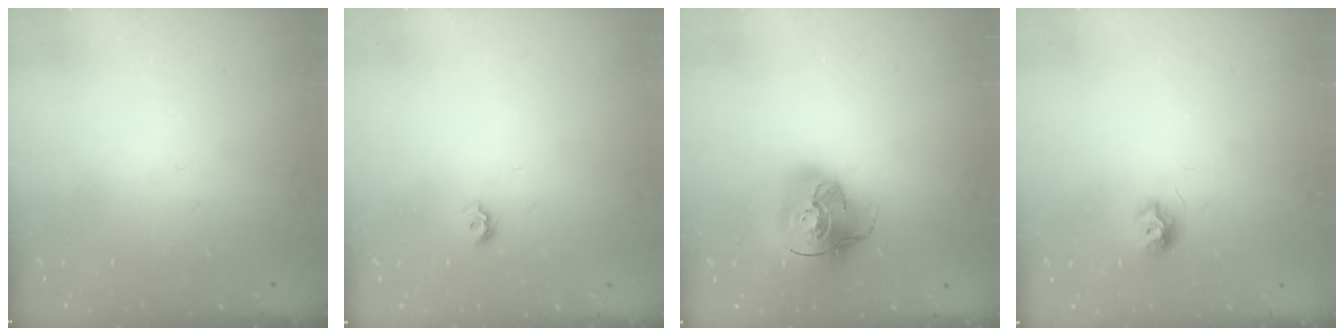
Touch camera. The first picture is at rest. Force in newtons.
{"total": 4.6, "press": 4.6, "slide": 0.6}
{"total": 17.5, "press": 17.3, "slide": 2.6}
{"total": 7.6, "press": 7.6, "slide": 0.2}